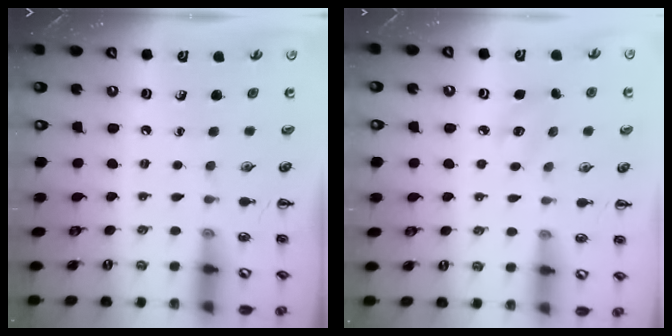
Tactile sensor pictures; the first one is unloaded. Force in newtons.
{"total": 5.6, "press": 5.4, "slide": 1.5}